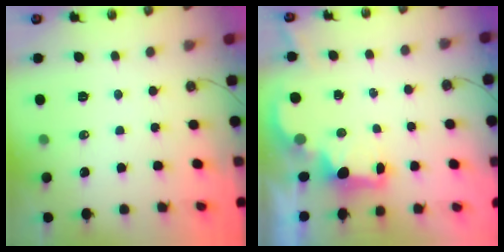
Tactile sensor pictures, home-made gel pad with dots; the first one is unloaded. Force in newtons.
{"total": 2.2, "press": 2.1, "slide": 0.8}